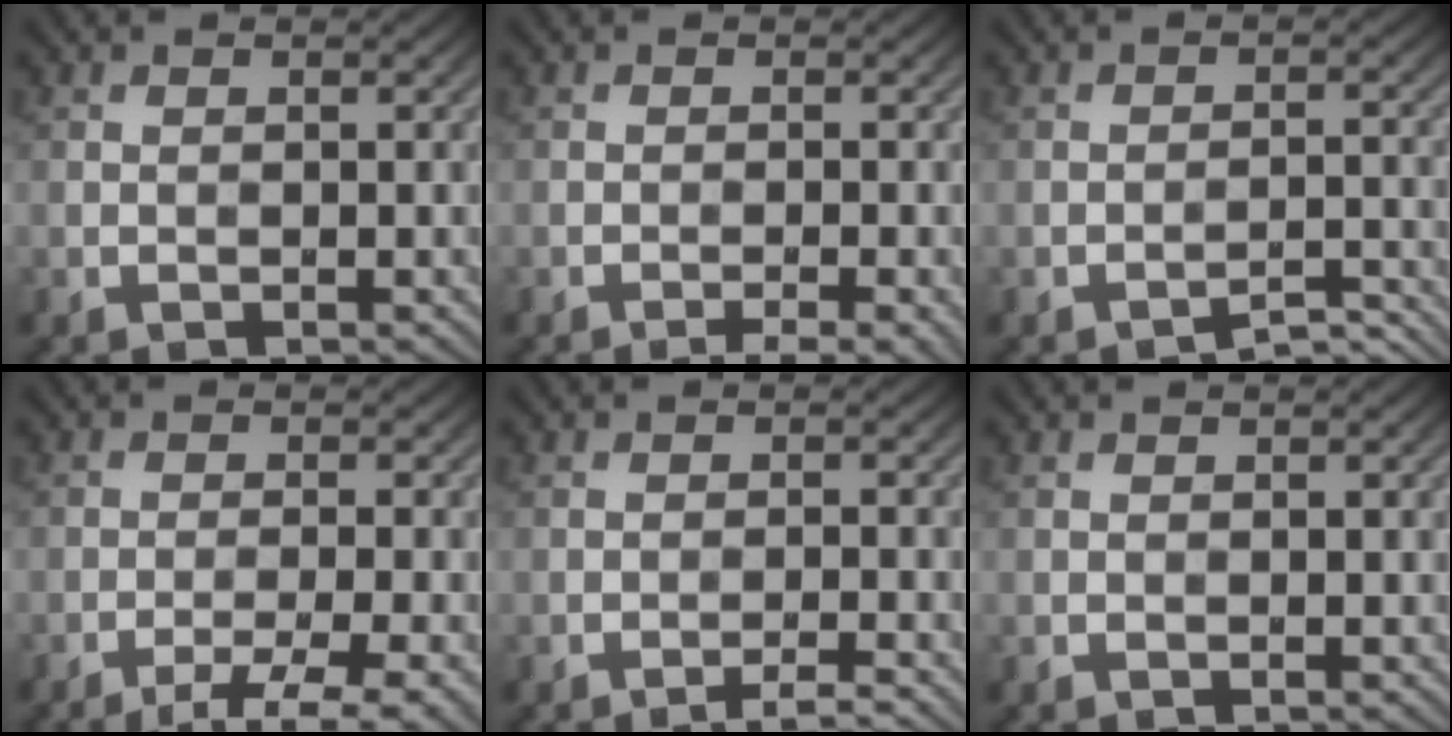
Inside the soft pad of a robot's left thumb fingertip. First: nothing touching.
{"total": 2.8, "force": [-1.8, 0.4, 2.2], "torque": [-0.028, 0.007, -0.029]}
{"total": 2.9, "force": [-2.7, 0.2, 0.8], "torque": [-0.002, 0.014, -0.041]}
{"total": 5.1, "force": [-3.2, 0.8, 3.9], "torque": [-0.063, 0.002, -0.054]}
{"total": 2.2, "force": [-1.7, 0.1, 1.3], "torque": [-0.013, 0.010, -0.034]}
{"total": 0.0}